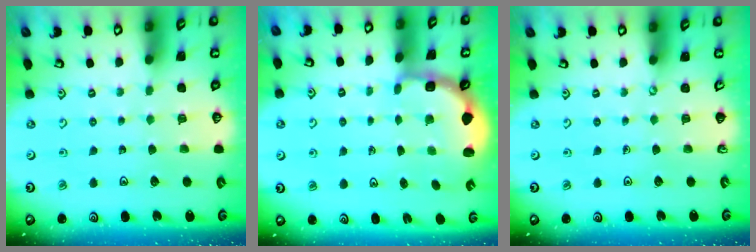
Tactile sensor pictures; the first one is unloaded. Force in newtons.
{"total": 2.8, "press": 2.3, "slide": 1.7}
{"total": 0.0}